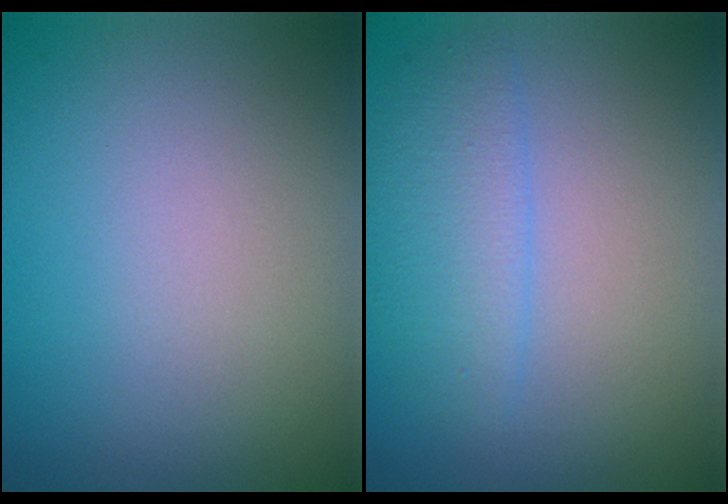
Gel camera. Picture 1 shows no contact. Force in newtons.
{"total": 2.6, "press": 2.6, "slide": 0.1}